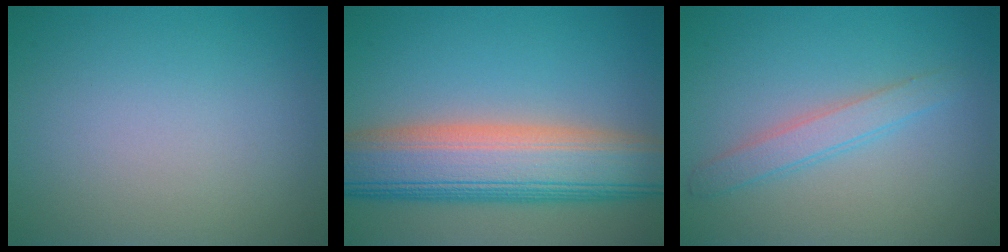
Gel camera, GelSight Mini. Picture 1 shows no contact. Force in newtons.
{"total": 10.7, "press": 10.7, "slide": 0.4}
{"total": 2.2, "press": 2.2, "slide": 0.1}